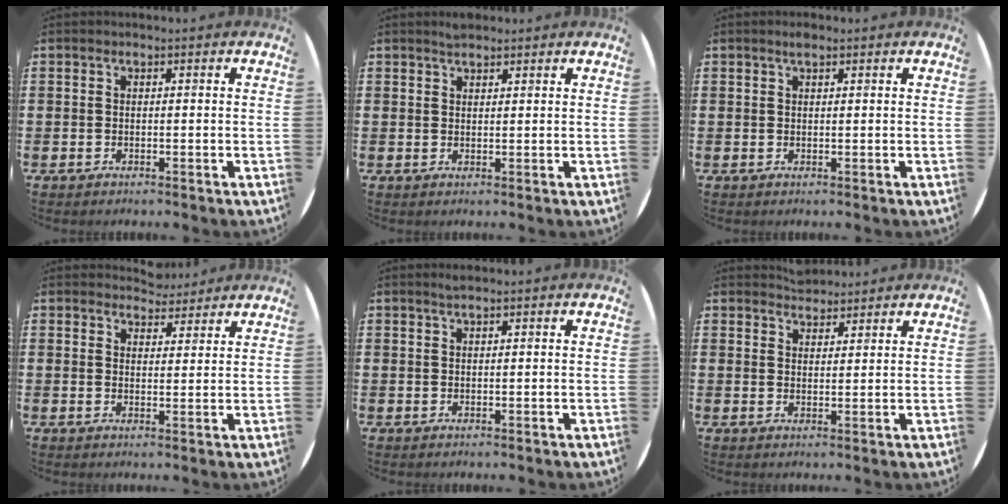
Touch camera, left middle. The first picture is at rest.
{"total": 1.5, "force": [1.5, 0.3, 0.2], "torque": [-0.005, 0.004, 0.027]}
{"total": 1.0, "force": [0.9, 0.2, 0.5], "torque": [-0.010, 0.003, 0.015]}
{"total": 3.4, "force": [3.3, 0.9, -0.1], "torque": [0.003, -0.012, 0.061]}
{"total": 0.8, "force": [0.8, 0.0, 0.3], "torque": [-0.007, 0.001, 0.015]}
{"total": 2.6, "force": [2.5, 0.5, -0.3], "torque": [0.000, 0.000, 0.049]}